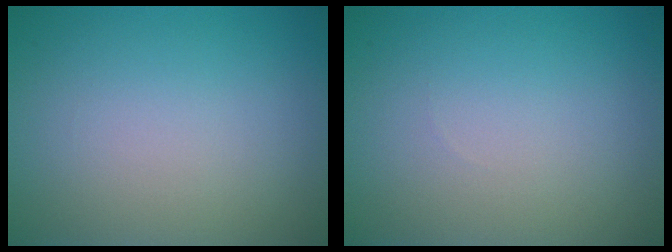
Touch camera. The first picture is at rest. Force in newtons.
{"total": 0.0}